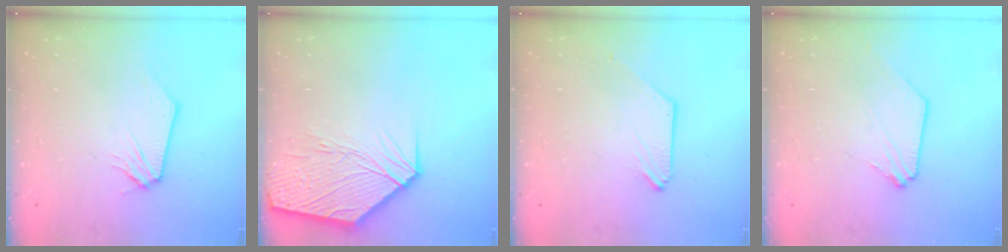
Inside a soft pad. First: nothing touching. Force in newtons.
{"total": 11.1, "press": 10.9, "slide": 1.8}
{"total": 0.0}
{"total": 0.6, "press": 0.6, "slide": 0.1}